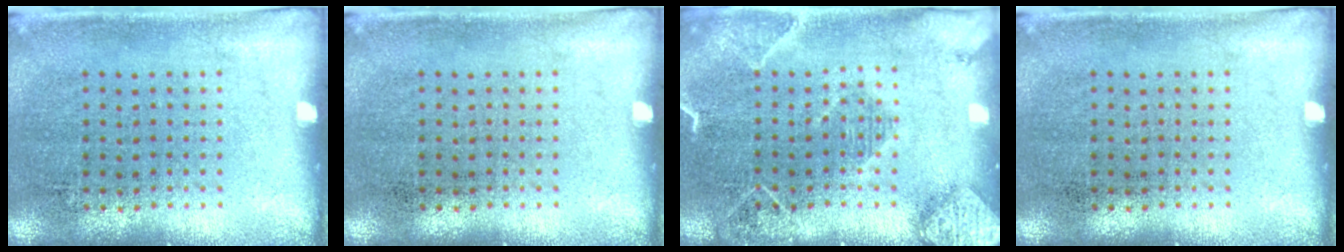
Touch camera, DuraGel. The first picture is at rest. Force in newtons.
{"total": 0.0}
{"total": 2.3, "press": 2.0, "slide": 1.0}
{"total": 0.0}